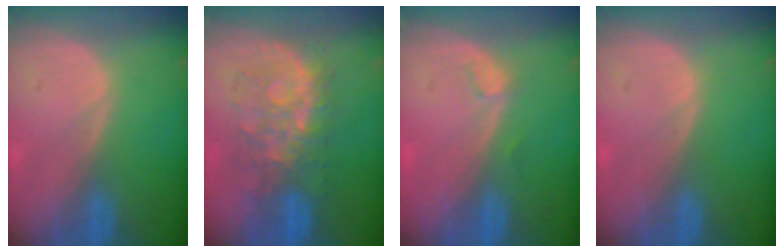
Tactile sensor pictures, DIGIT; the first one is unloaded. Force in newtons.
{"total": 8.6, "press": 8.5, "slide": 1.5}
{"total": 1.1, "press": 1.1, "slide": 0.2}
{"total": 0.0}